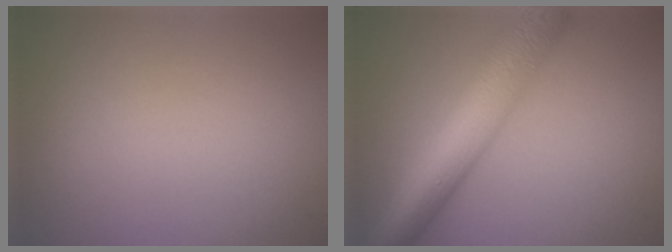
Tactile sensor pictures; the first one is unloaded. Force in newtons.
{"total": 9.3, "press": 9.3, "slide": 0.3}